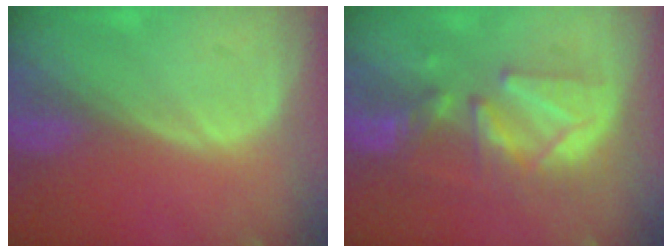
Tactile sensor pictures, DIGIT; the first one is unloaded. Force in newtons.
{"total": 8.9, "press": 8.8, "slide": 1.0}